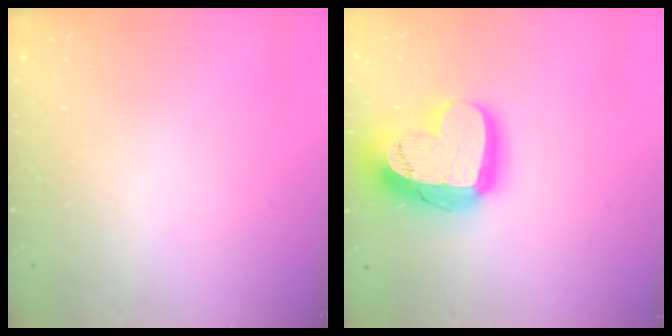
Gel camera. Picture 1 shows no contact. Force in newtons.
{"total": 24.2, "press": 24.1, "slide": 1.8}